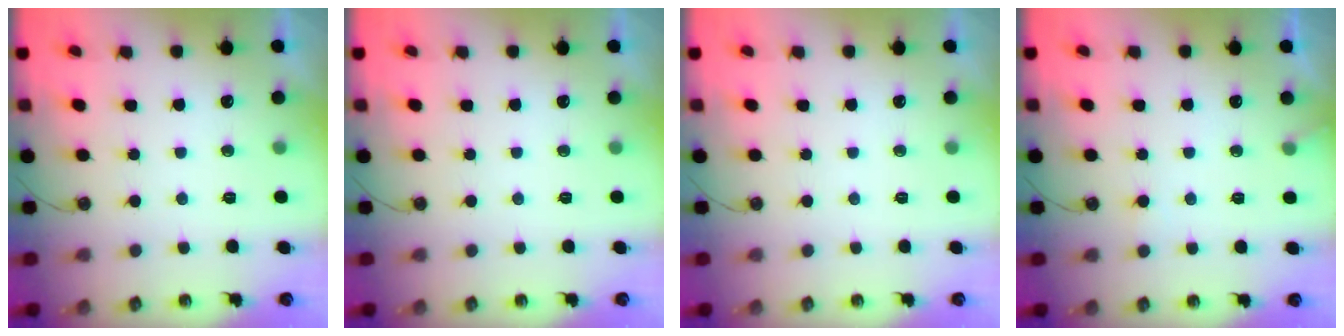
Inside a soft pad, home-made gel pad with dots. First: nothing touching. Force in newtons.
{"total": 0.0}
{"total": 0.0}
{"total": 5.8, "press": 5.8, "slide": 0.4}